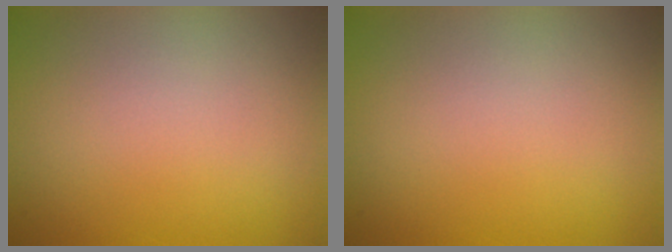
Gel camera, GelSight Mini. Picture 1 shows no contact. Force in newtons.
{"total": 0.0}